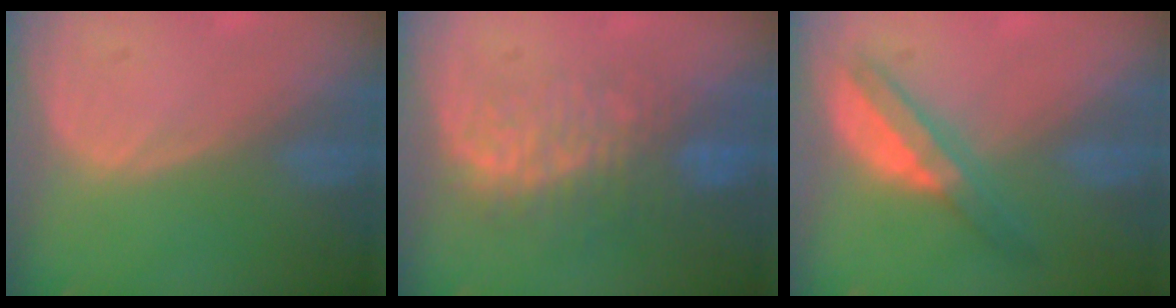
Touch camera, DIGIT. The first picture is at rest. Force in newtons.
{"total": 8.7, "press": 7.8, "slide": 3.8}
{"total": 5.4, "press": 5.0, "slide": 1.8}